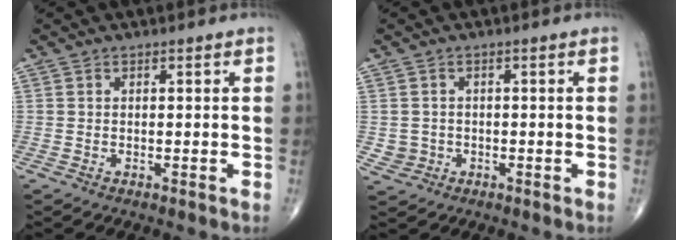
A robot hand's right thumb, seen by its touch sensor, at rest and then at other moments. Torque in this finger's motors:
{"motor_torque": [0.18, -0.02, -0.10, -0.08, -0.01]}